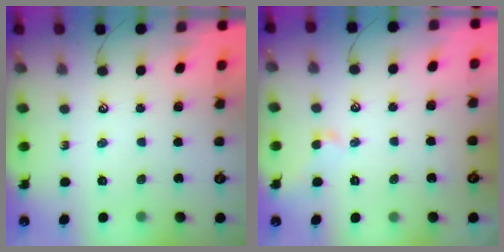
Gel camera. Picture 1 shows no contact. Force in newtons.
{"total": 0.9, "press": 0.7, "slide": 0.6}